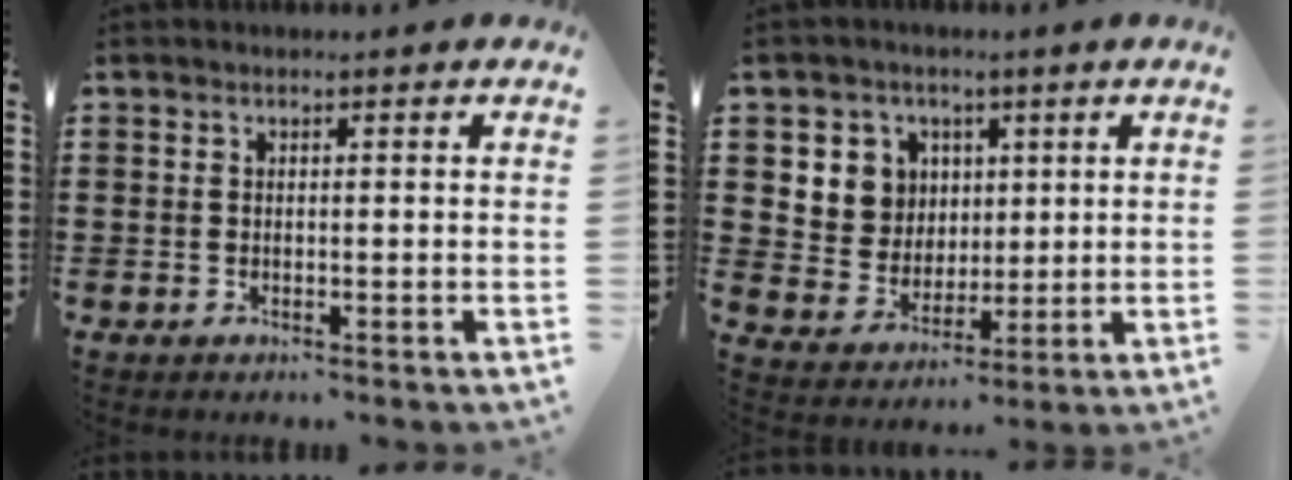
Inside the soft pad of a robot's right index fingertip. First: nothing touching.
{"total": 7.1, "force": [2.7, 6.5, 1.1], "torque": [-0.051, 0.006, 0.053]}